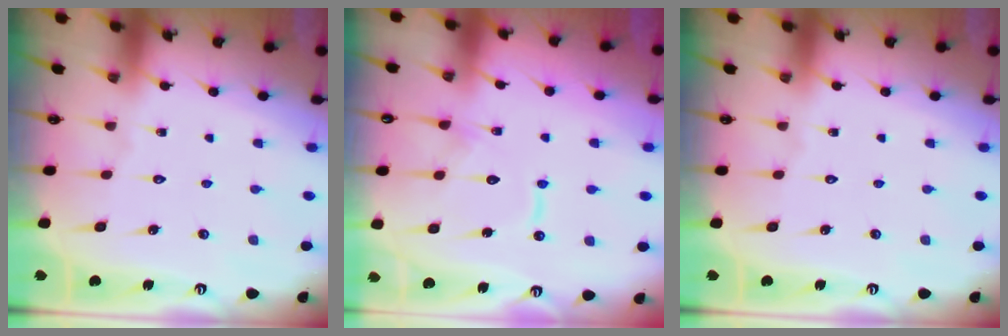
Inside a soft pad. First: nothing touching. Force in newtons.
{"total": 11.7, "press": 11.6, "slide": 1.0}
{"total": 0.0}